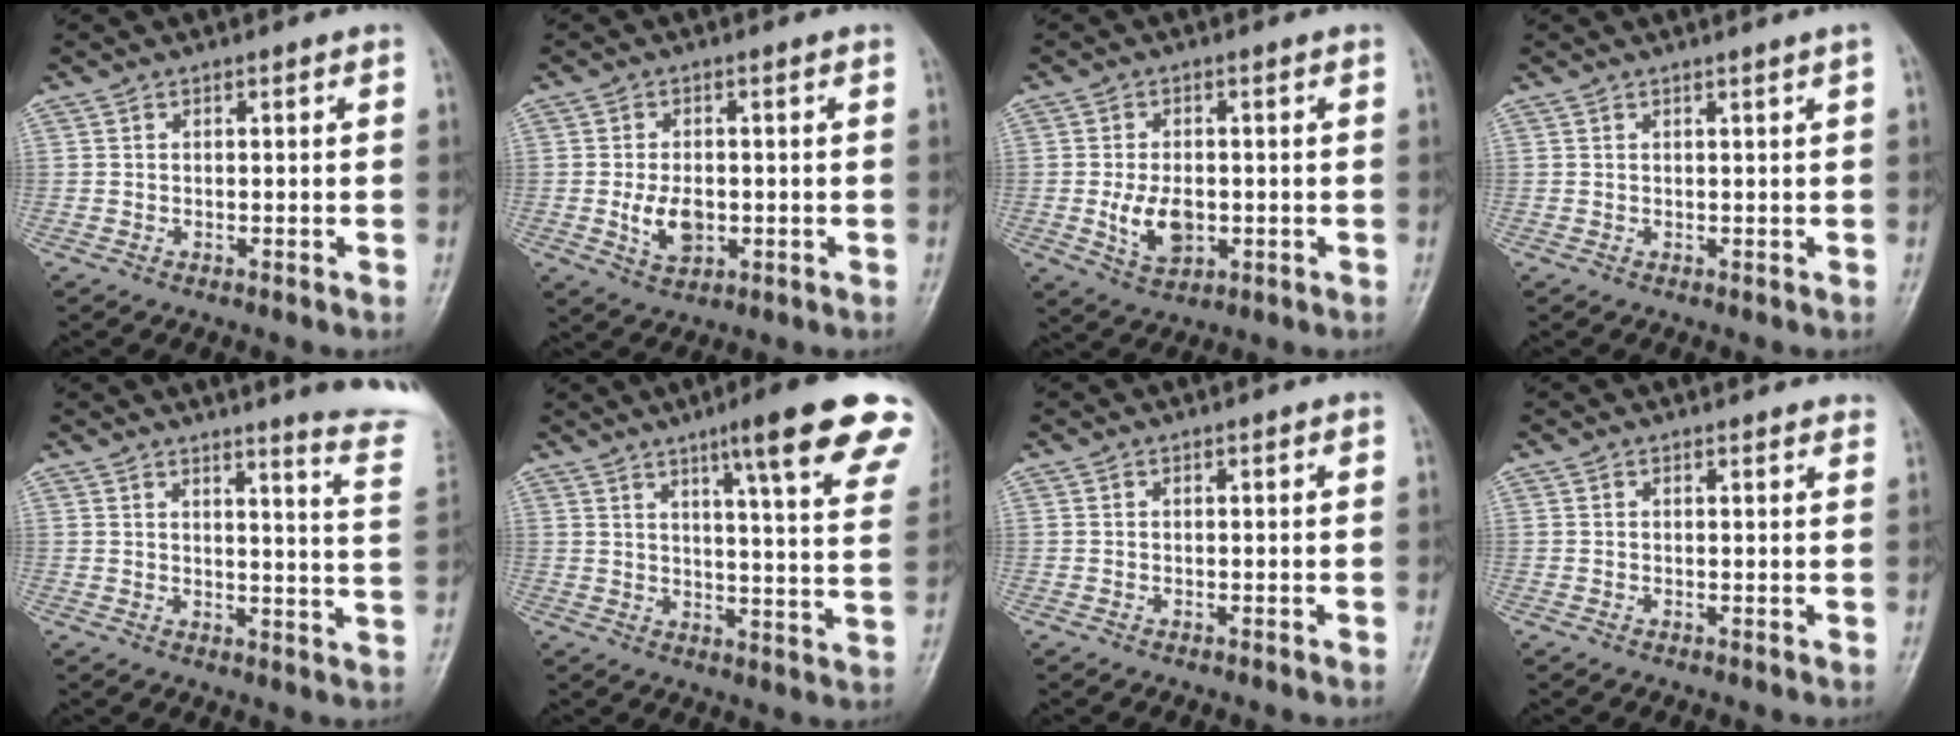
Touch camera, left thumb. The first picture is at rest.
{"total": 5.4, "force": [-0.7, 3.4, 4.2], "torque": [-0.070, -0.005, -0.005]}
{"total": 6.5, "force": [-0.8, 4.1, 5.0], "torque": [-0.083, -0.007, -0.007]}
{"total": 1.1, "force": [0.6, -0.4, 0.8], "torque": [-0.020, -0.005, 0.013]}
{"total": 13.4, "force": [11.4, -0.3, 6.9], "torque": [-0.071, -0.106, 0.117]}
{"total": 18.9, "force": [12.0, 1.9, 14.5], "torque": [-0.168, -0.046, 0.145]}
{"total": 0.0}
{"total": 2.2, "force": [2.1, 0.6, 0.3], "torque": [0.002, -0.007, 0.015]}